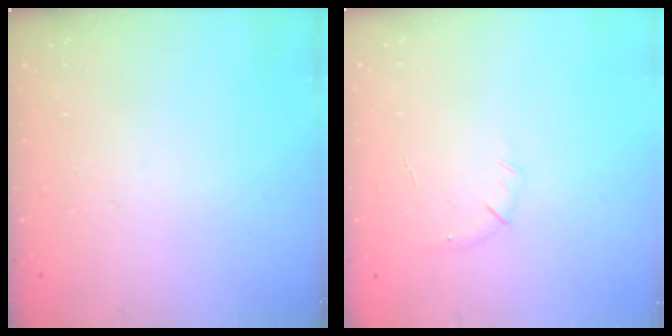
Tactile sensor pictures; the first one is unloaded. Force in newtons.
{"total": 5.1, "press": 4.9, "slide": 1.4}